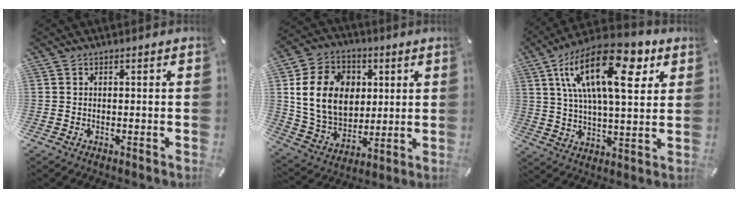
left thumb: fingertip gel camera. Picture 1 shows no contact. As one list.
[{"total": 16.4, "force": [3.0, 13.4, 8.9], "torque": [-0.176, 0.003, 0.060]}, {"total": 22.3, "force": [9.3, 9.8, 17.8], "torque": [-0.324, -0.024, 0.142]}]